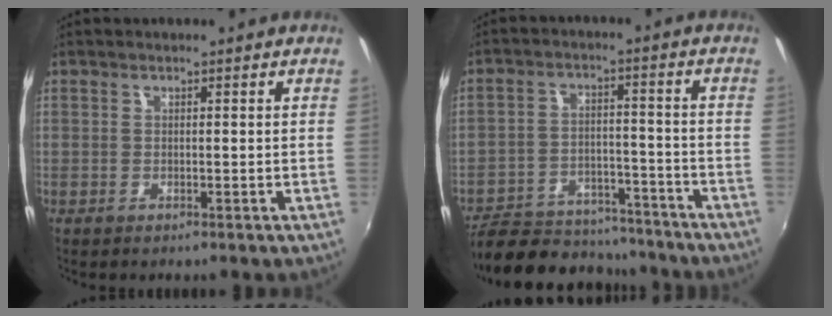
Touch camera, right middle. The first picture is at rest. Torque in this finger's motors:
{"motor_torque": [0.60, -0.88, -0.03, 0.00]}